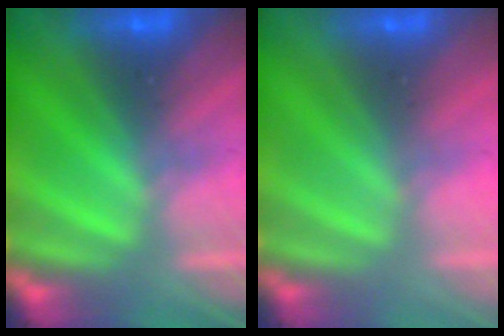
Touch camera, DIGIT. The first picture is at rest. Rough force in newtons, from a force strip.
{"total": 2.8}